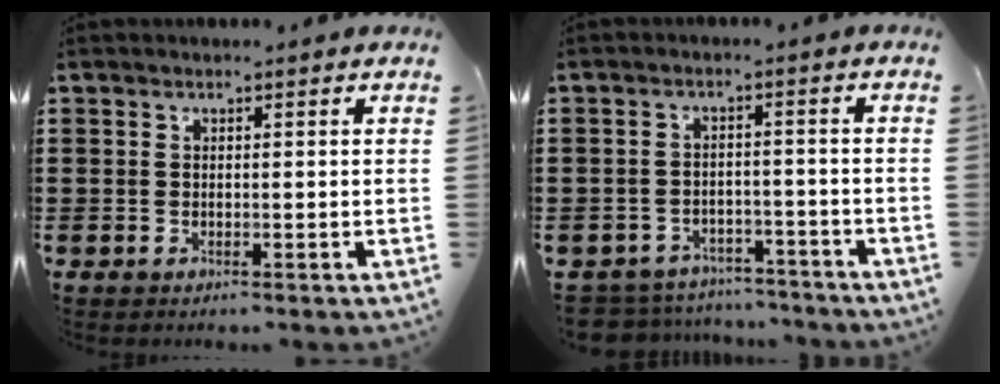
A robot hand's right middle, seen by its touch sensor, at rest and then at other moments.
{"total": 4.1, "force": [-4.1, 0.6, -0.2], "torque": [-0.010, 0.001, -0.090]}